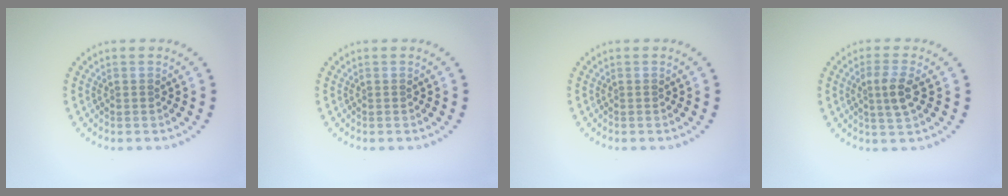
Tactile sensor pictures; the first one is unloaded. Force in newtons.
{"total": 0.0}
{"total": 0.0}
{"total": 2.5, "press": 2.3, "slide": 1.0}